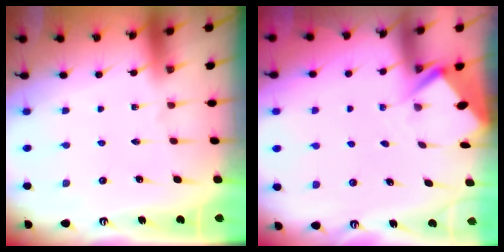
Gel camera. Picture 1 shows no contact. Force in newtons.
{"total": 2.7, "press": 2.7, "slide": 0.3}